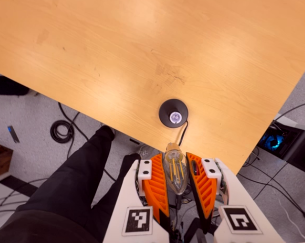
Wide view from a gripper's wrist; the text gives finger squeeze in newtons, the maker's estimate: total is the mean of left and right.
{"total": 8.5, "left": 7.8, "right": 9.1}